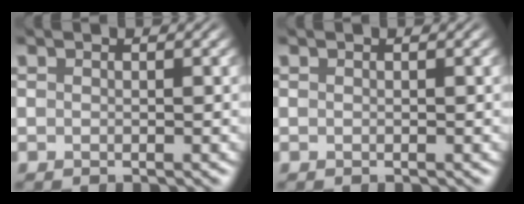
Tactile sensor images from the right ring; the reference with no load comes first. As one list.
[{"total": 0.0}]